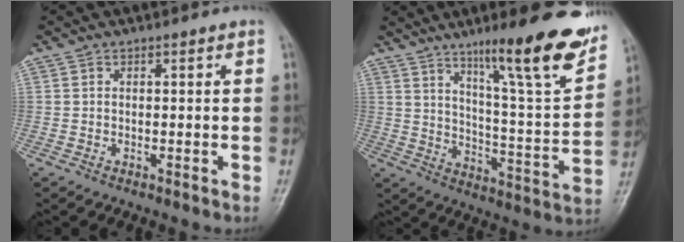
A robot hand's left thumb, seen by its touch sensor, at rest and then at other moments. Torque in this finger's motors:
{"motor_torque": [0.63, 0.41, 1.43, -1.34, 0.09]}